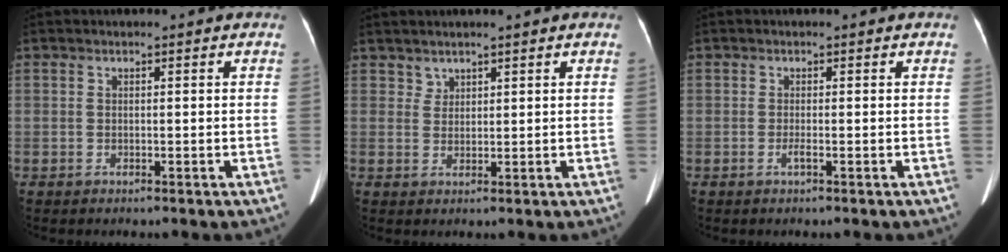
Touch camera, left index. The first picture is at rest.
{"total": 1.9, "force": [1.7, 0.8, 0.2], "torque": [0.002, -0.002, 0.028]}
{"total": 0.9, "force": [-0.6, 0.0, 0.6], "torque": [-0.018, -0.012, -0.014]}